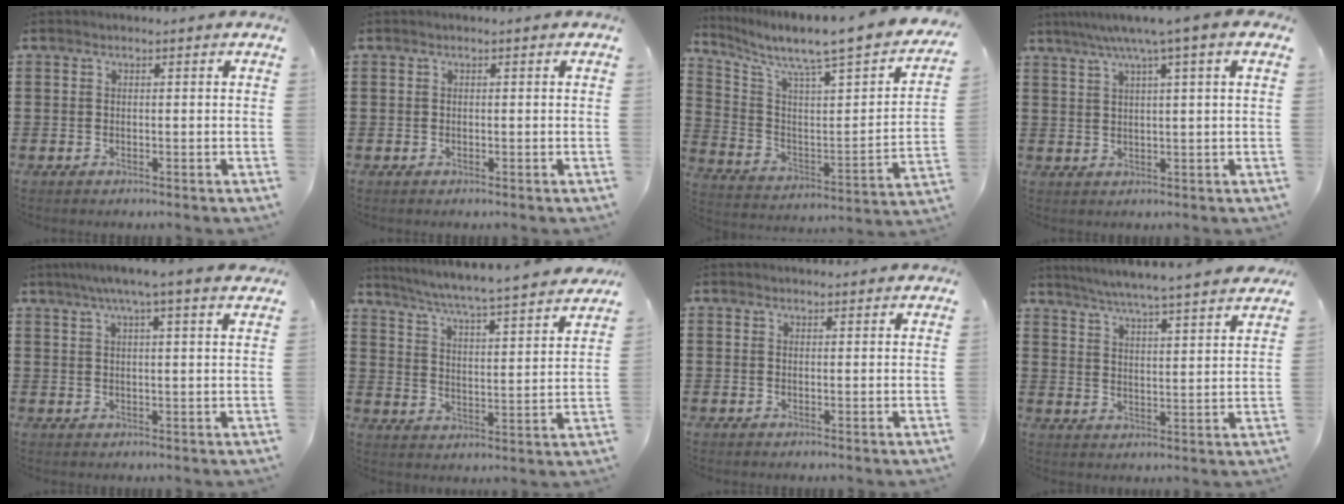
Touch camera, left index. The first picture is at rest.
{"total": 0.0}
{"total": 6.8, "force": [5.8, 0.2, 3.4], "torque": [-0.091, -0.063, 0.083]}
{"total": 4.9, "force": [2.9, -0.5, 4.0], "torque": [-0.085, -0.001, 0.044]}
{"total": 4.8, "force": [3.6, -0.3, 3.2], "torque": [-0.072, -0.006, 0.061]}
{"total": 4.6, "force": [4.2, -0.9, 1.6], "torque": [-0.053, -0.043, 0.060]}
{"total": 1.5, "force": [1.5, 0.2, 0.2], "torque": [-0.006, 0.001, 0.029]}
{"total": 5.2, "force": [4.8, -1.0, 1.6], "torque": [-0.051, -0.039, 0.079]}